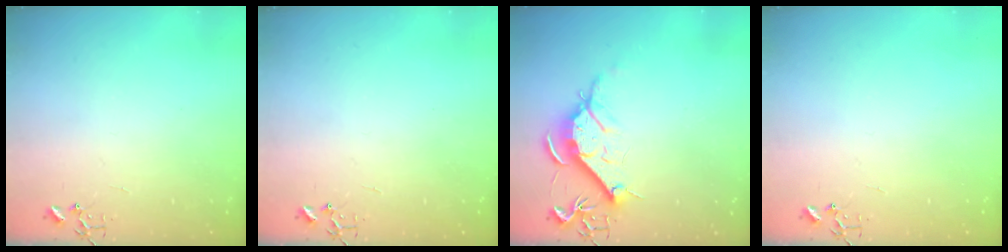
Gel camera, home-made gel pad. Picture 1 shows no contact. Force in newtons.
{"total": 0.0}
{"total": 12.2, "press": 12.2, "slide": 1.1}
{"total": 0.0}